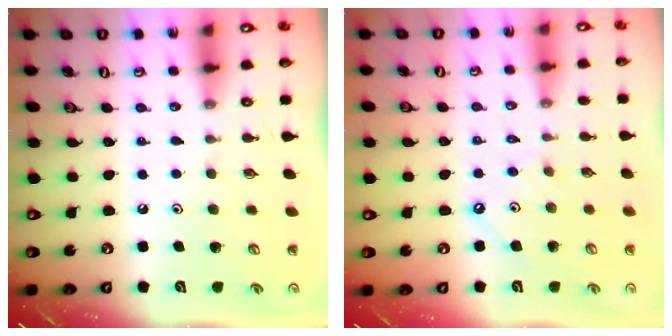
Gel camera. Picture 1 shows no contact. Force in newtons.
{"total": 2.0, "press": 2.0, "slide": 0.2}